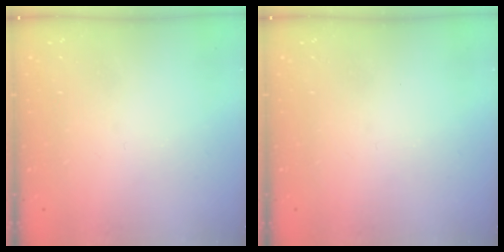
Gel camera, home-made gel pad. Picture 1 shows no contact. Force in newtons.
{"total": 0.0}